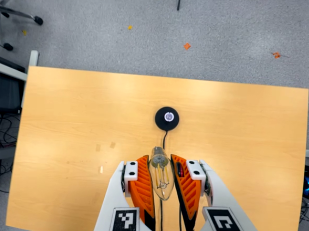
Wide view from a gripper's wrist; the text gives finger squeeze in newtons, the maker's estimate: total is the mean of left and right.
{"total": 18.0, "left": 18.9, "right": 17.1}